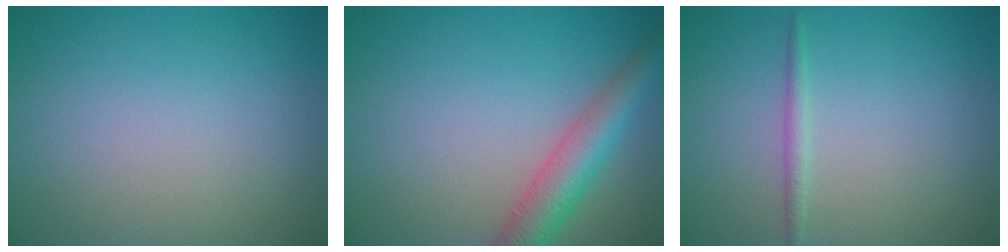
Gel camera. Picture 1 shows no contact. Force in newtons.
{"total": 5.0, "press": 5.0, "slide": 0.3}
{"total": 1.1, "press": 1.1, "slide": 0.1}